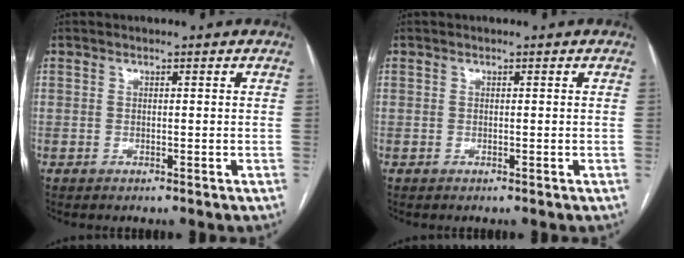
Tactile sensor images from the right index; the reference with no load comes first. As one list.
[{"total": 0.0}]